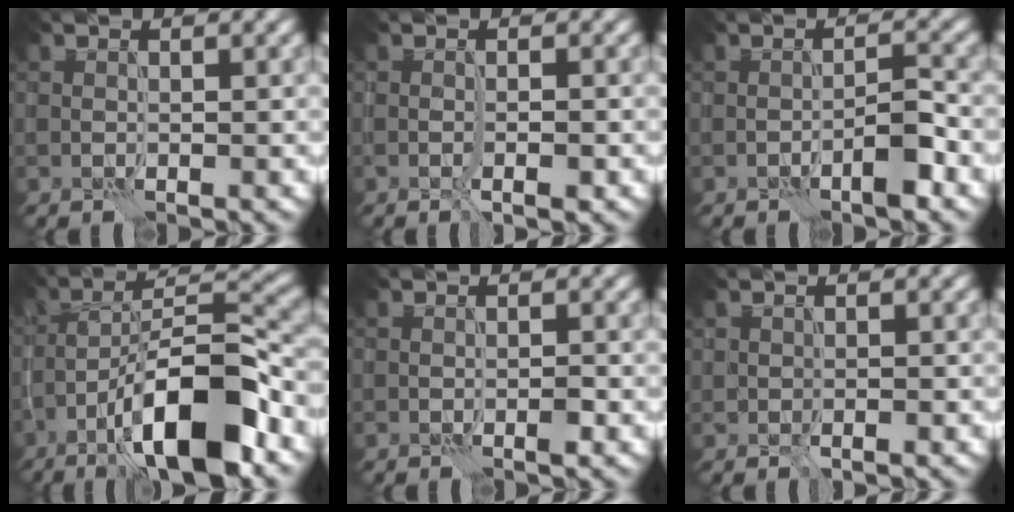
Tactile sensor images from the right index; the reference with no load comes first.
{"total": 1.4, "force": [-0.7, 0.1, 1.2], "torque": [-0.021, 0.004, -0.014]}
{"total": 2.4, "force": [-1.5, 0.4, 1.9], "torque": [-0.029, 0.012, -0.027]}
{"total": 11.8, "force": [-6.4, 3.2, 9.4], "torque": [-0.157, 0.016, -0.112]}
{"total": 0.6, "force": [-0.4, 0.0, 0.5], "torque": [-0.009, 0.002, -0.007]}
{"total": 0.9, "force": [-0.2, 0.5, 0.7], "torque": [-0.014, -0.003, 0.001]}